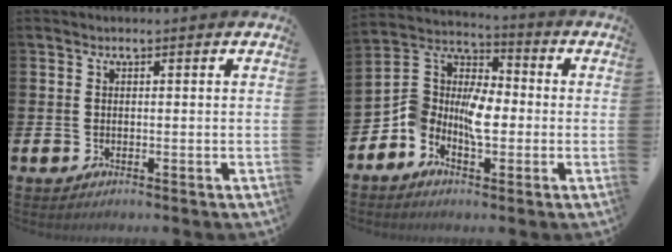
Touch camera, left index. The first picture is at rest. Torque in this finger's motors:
{"motor_torque": [1.08, 0.55, 1.05, 0.21]}